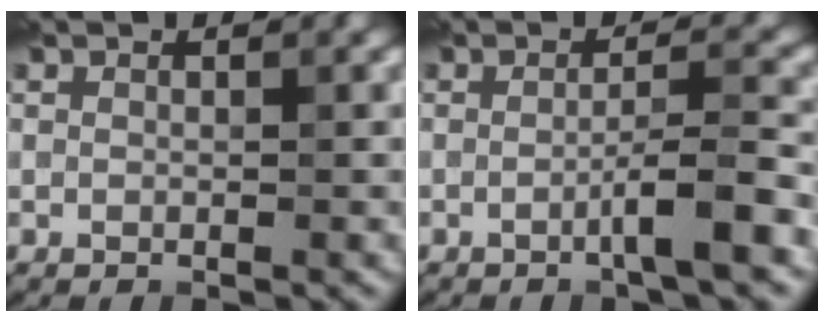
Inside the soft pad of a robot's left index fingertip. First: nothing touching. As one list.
[{"total": 3.3, "force": [-1.1, 0.1, 3.1], "torque": [-0.044, 0.013, -0.029]}]